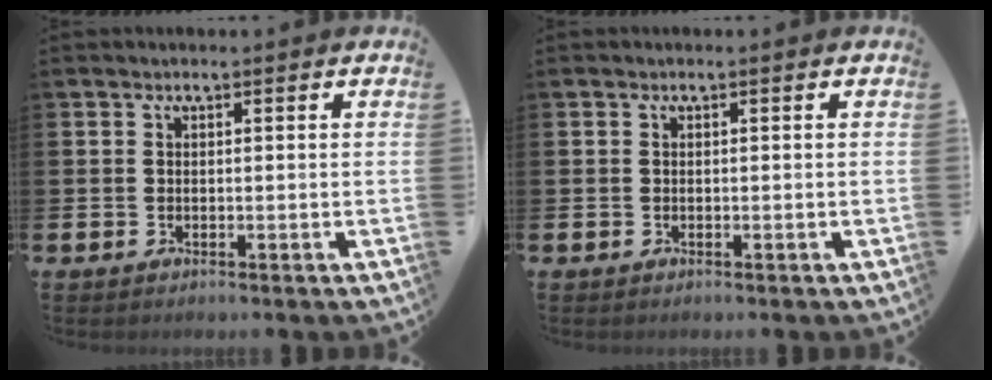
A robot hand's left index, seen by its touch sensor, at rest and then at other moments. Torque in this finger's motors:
{"motor_torque": [-0.02, 0.02, 0.00, 0.00]}